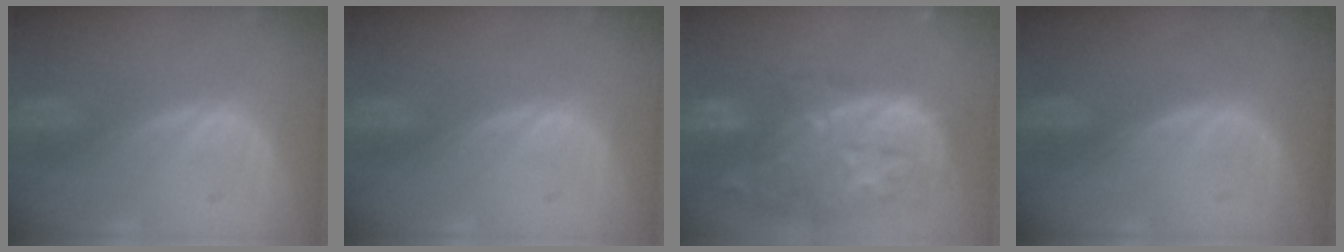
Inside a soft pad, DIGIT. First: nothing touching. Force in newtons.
{"total": 0.0}
{"total": 15.3, "press": 12.2, "slide": 9.1}
{"total": 0.0}